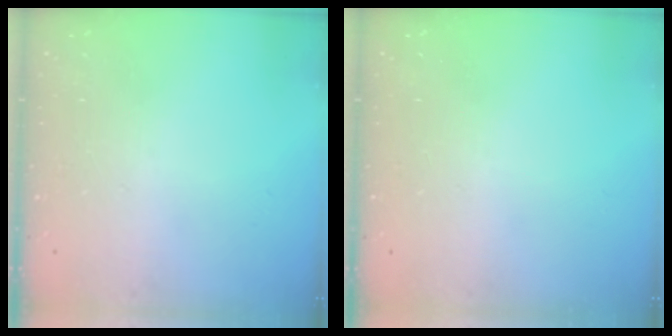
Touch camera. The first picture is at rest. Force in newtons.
{"total": 0.0}